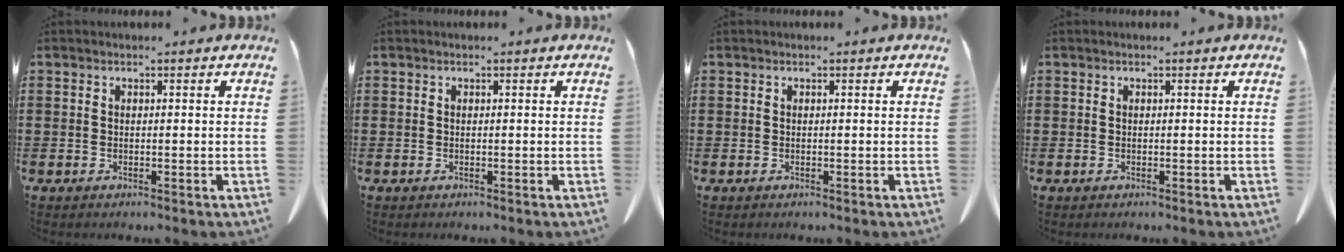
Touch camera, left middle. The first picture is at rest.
{"total": 0.0}
{"total": 0.0}
{"total": 0.0}